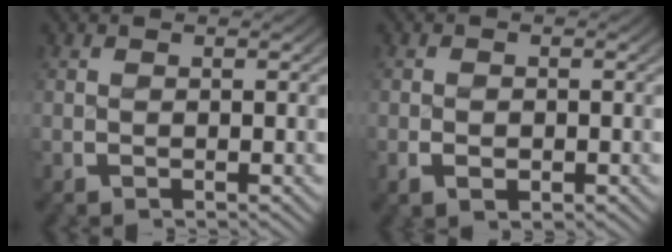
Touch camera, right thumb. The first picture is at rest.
{"total": 1.5, "force": [-0.5, 1.2, 0.9], "torque": [-0.017, -0.008, -0.006]}